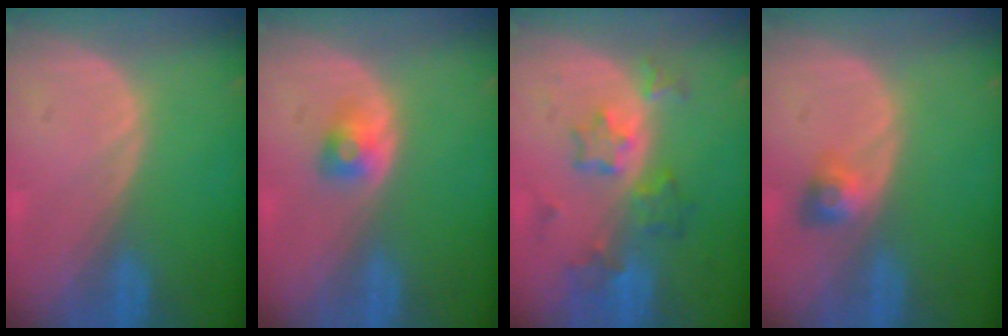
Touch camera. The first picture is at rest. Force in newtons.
{"total": 2.4, "press": 2.3, "slide": 0.8}
{"total": 7.3, "press": 6.5, "slide": 3.5}
{"total": 3.0, "press": 2.7, "slide": 1.3}